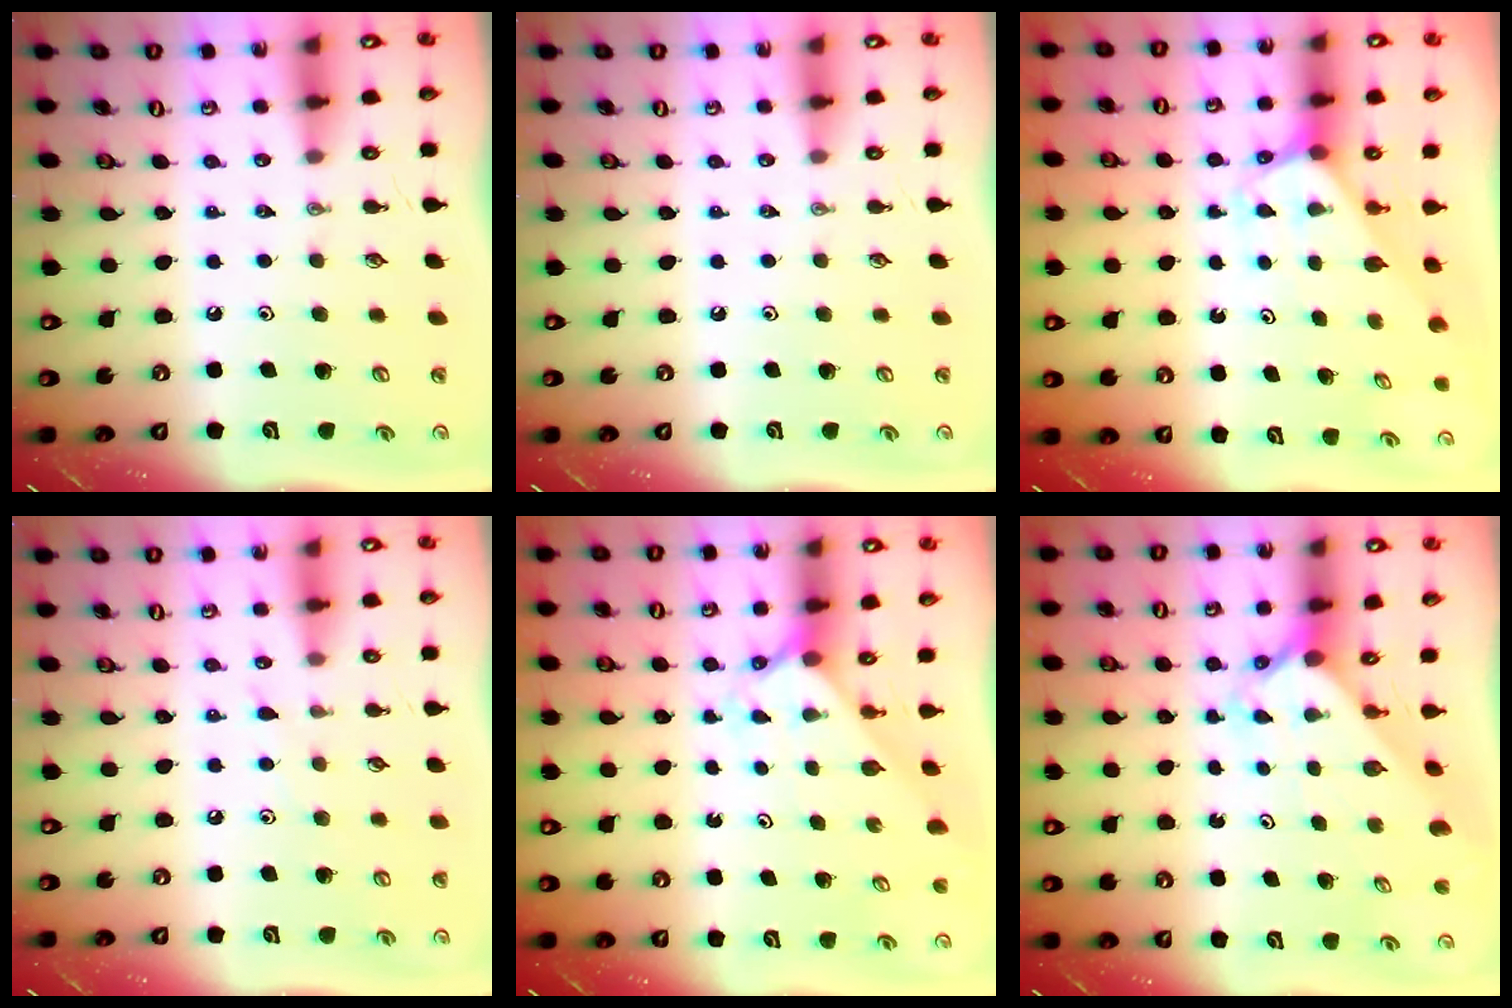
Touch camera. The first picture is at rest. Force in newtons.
{"total": 0.0}
{"total": 2.4, "press": 2.4, "slide": 0.2}
{"total": 4.1, "press": 4.1, "slide": 0.5}
{"total": 2.1, "press": 2.1, "slide": 0.3}
{"total": 2.4, "press": 2.3, "slide": 0.2}